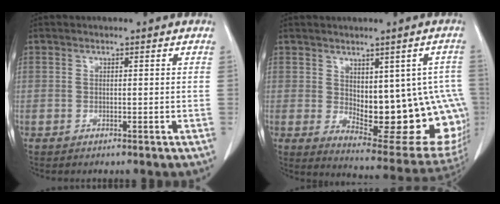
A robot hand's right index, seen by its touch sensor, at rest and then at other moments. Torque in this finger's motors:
{"motor_torque": [0.38, 0.23, 0.30, 0.03]}